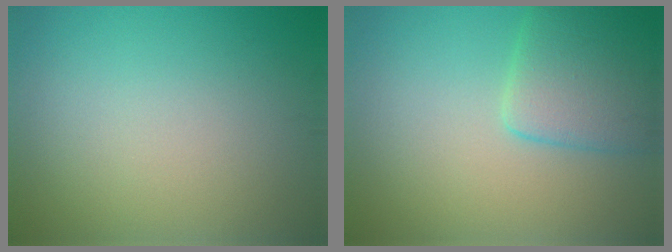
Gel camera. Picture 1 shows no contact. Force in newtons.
{"total": 4.7, "press": 4.7, "slide": 0.3}